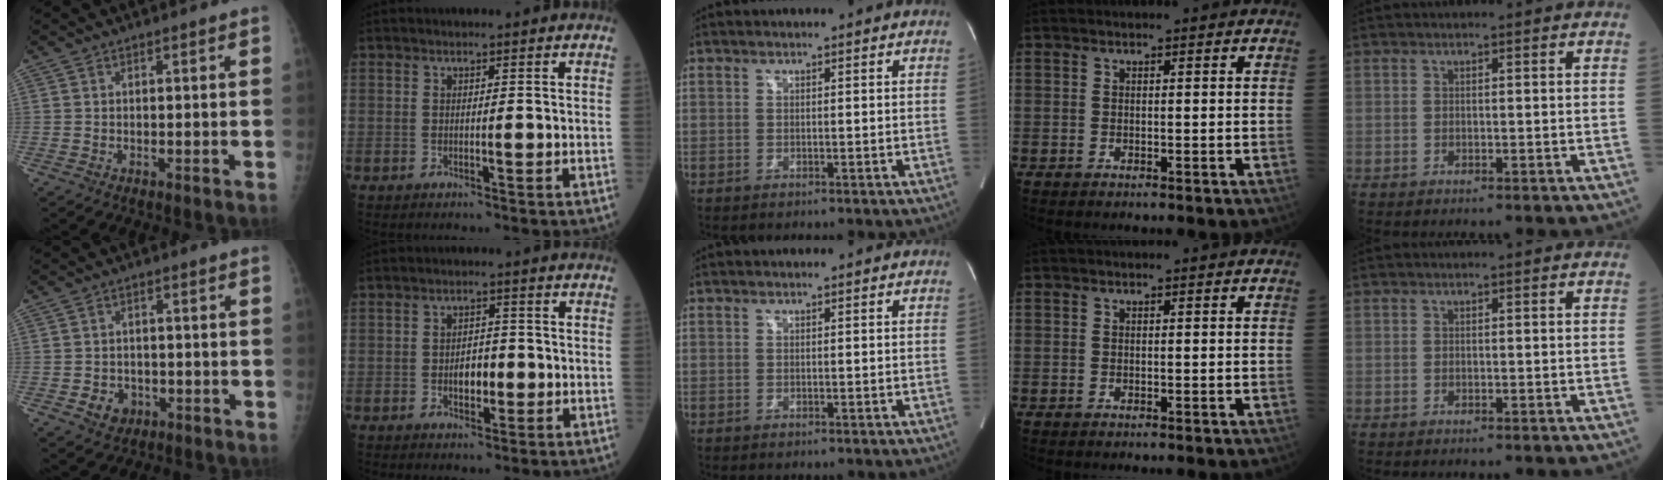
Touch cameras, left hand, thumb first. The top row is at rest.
{"thumb": {"total": 4.1, "force": [-1.5, 3.4, 1.6], "torque": [-0.008, 0.007, -0.016]}, "index": {"total": 3.6, "force": [-0.8, 2.1, 2.8], "torque": [-0.045, 0.006, -0.011]}}